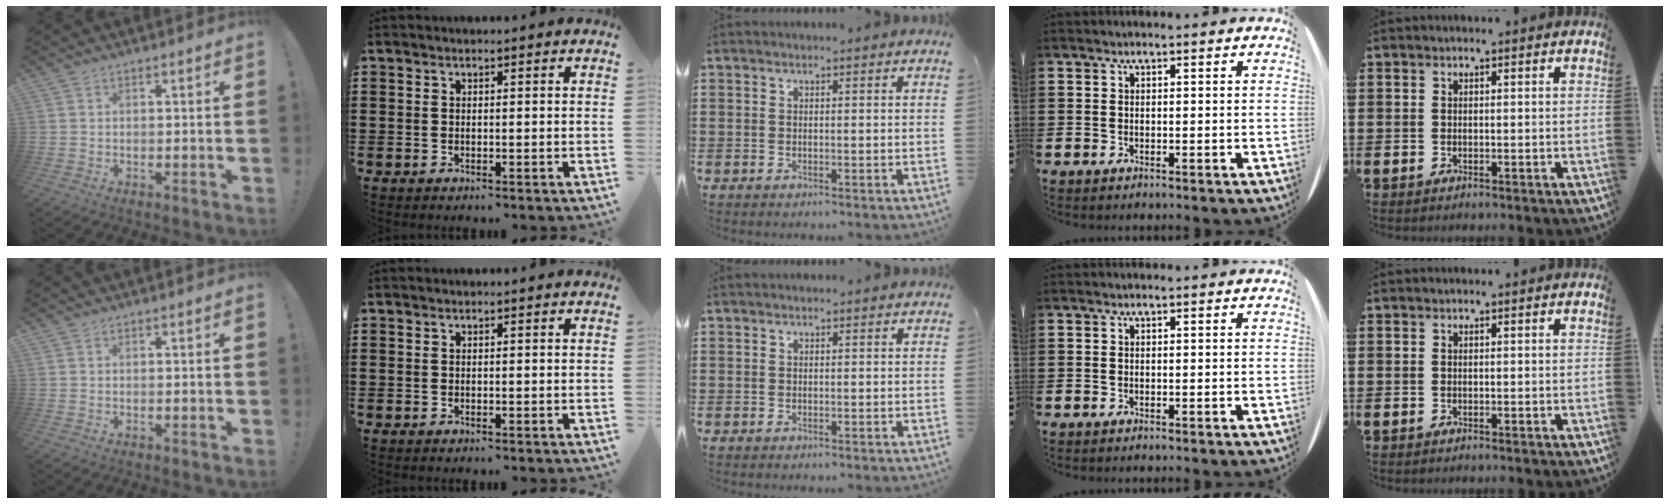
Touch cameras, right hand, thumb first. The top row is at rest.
{}